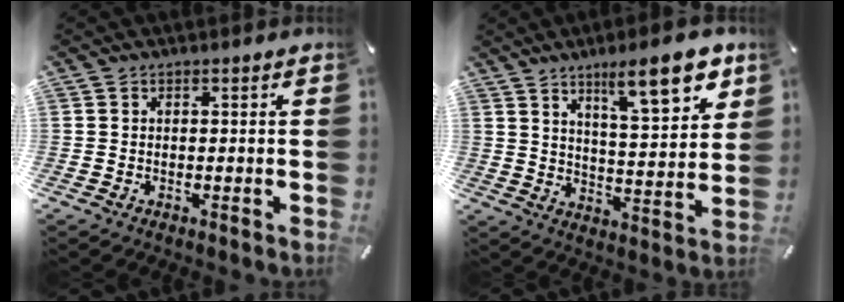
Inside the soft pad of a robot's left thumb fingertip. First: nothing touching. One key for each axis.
{"total": 14.4, "fx": 9.2, "fy": 4.2, "fz": 10.3, "tx": -0.145, "ty": -0.050, "tz": 0.147}